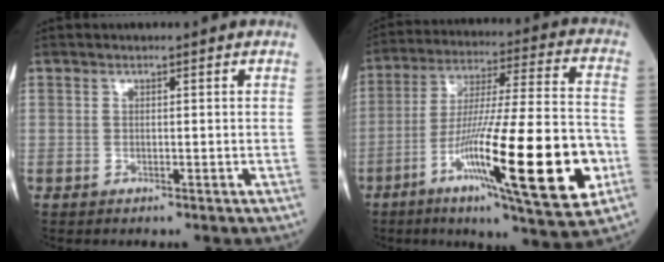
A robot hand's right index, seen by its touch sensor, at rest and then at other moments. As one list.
[{"total": 24.9, "force": [-8.3, 1.8, 23.5], "torque": [-0.371, -0.032, -0.134]}]